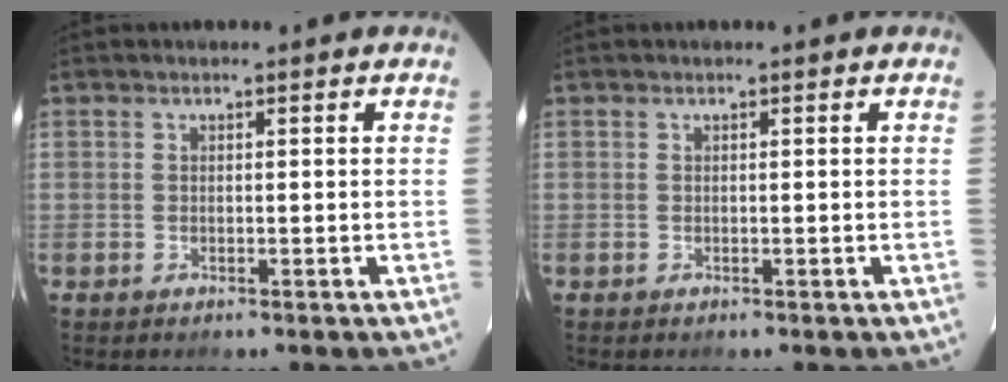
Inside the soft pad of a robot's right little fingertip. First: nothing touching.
{"total": 0.0}